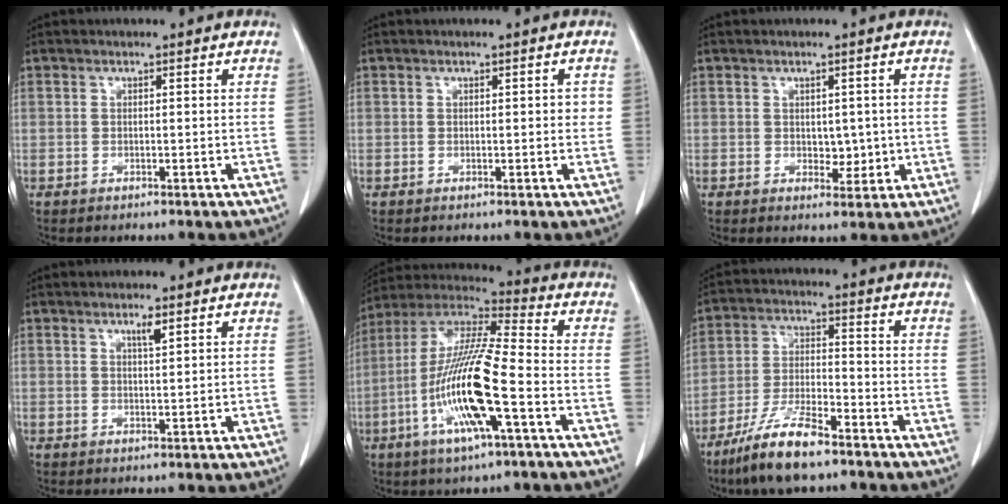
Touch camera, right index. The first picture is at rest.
{"total": 1.5, "force": [0.2, 0.8, 1.2], "torque": [-0.011, 0.004, 0.002]}
{"total": 3.0, "force": [0.1, 2.0, 2.2], "torque": [-0.025, -0.004, 0.008]}
{"total": 1.8, "force": [1.1, 0.1, 1.4], "torque": [-0.026, -0.003, 0.020]}
{"total": 16.8, "force": [-5.0, 1.4, 16.0], "torque": [-0.324, -0.008, -0.097]}
{"total": 10.7, "force": [-7.8, 1.9, 7.1], "torque": [-0.143, -0.021, -0.146]}